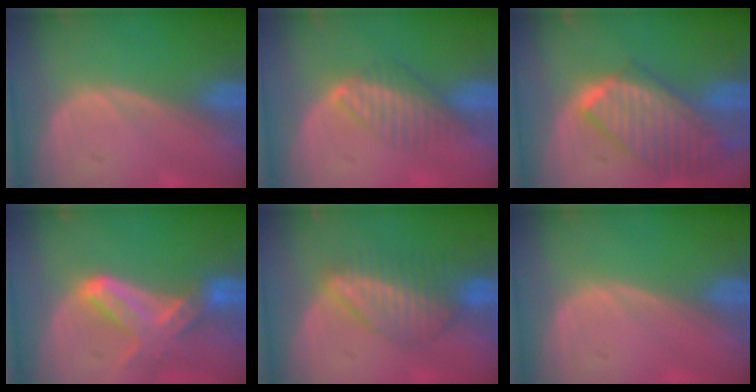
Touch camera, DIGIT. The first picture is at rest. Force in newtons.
{"total": 4.1, "press": 4.1, "slide": 0.8}
{"total": 9.9, "press": 8.6, "slide": 4.8}
{"total": 6.8, "press": 6.6, "slide": 1.7}
{"total": 6.4, "press": 6.3, "slide": 0.5}
{"total": 0.0}